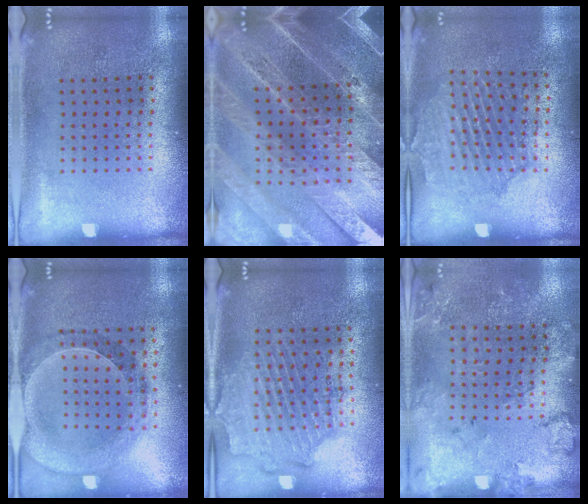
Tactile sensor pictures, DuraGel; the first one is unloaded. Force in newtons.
{"total": 4.9, "press": 4.3, "slide": 2.3}
{"total": 1.6, "press": 1.6, "slide": 0.3}
{"total": 0.6, "press": 0.6, "slide": 0.2}
{"total": 1.9, "press": 1.7, "slide": 0.8}
{"total": 1.8, "press": 1.7, "slide": 0.4}